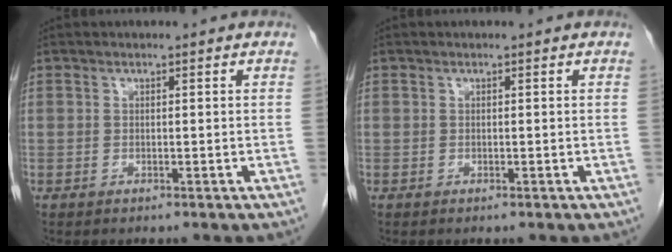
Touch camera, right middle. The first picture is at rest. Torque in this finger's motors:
{"motor_torque": [0.40, -0.08, 0.02, 0.01]}